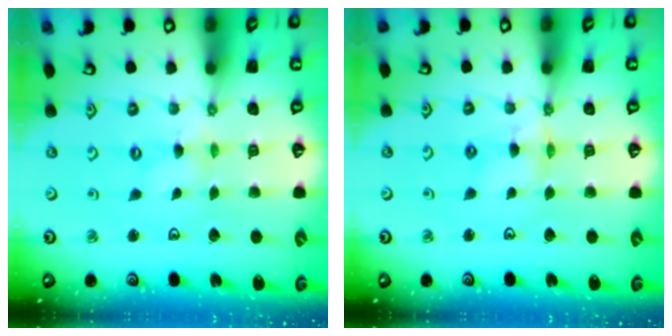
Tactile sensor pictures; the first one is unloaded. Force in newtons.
{"total": 4.7, "press": 4.7, "slide": 0.4}